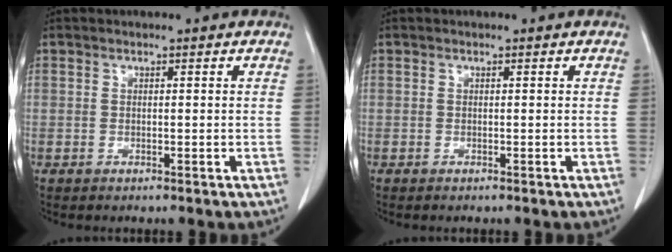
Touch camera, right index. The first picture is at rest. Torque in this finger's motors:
{"motor_torque": [0.02, 0.01, 0.04, 0.02]}